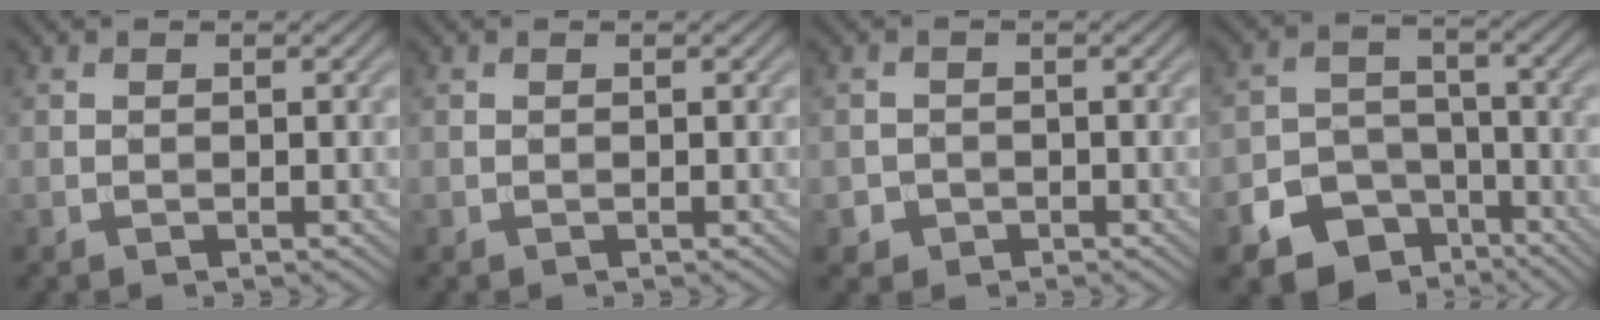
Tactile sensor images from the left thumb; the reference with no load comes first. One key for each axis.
{"total": 0.0}
{"total": 1.6, "fx": -0.8, "fy": 1.4, "fz": 0.3, "tx": 0.000, "ty": -0.006, "tz": -0.017}
{"total": 9.8, "fx": -6.2, "fy": 6.8, "fz": 3.4, "tx": -0.062, "ty": -0.022, "tz": -0.107}